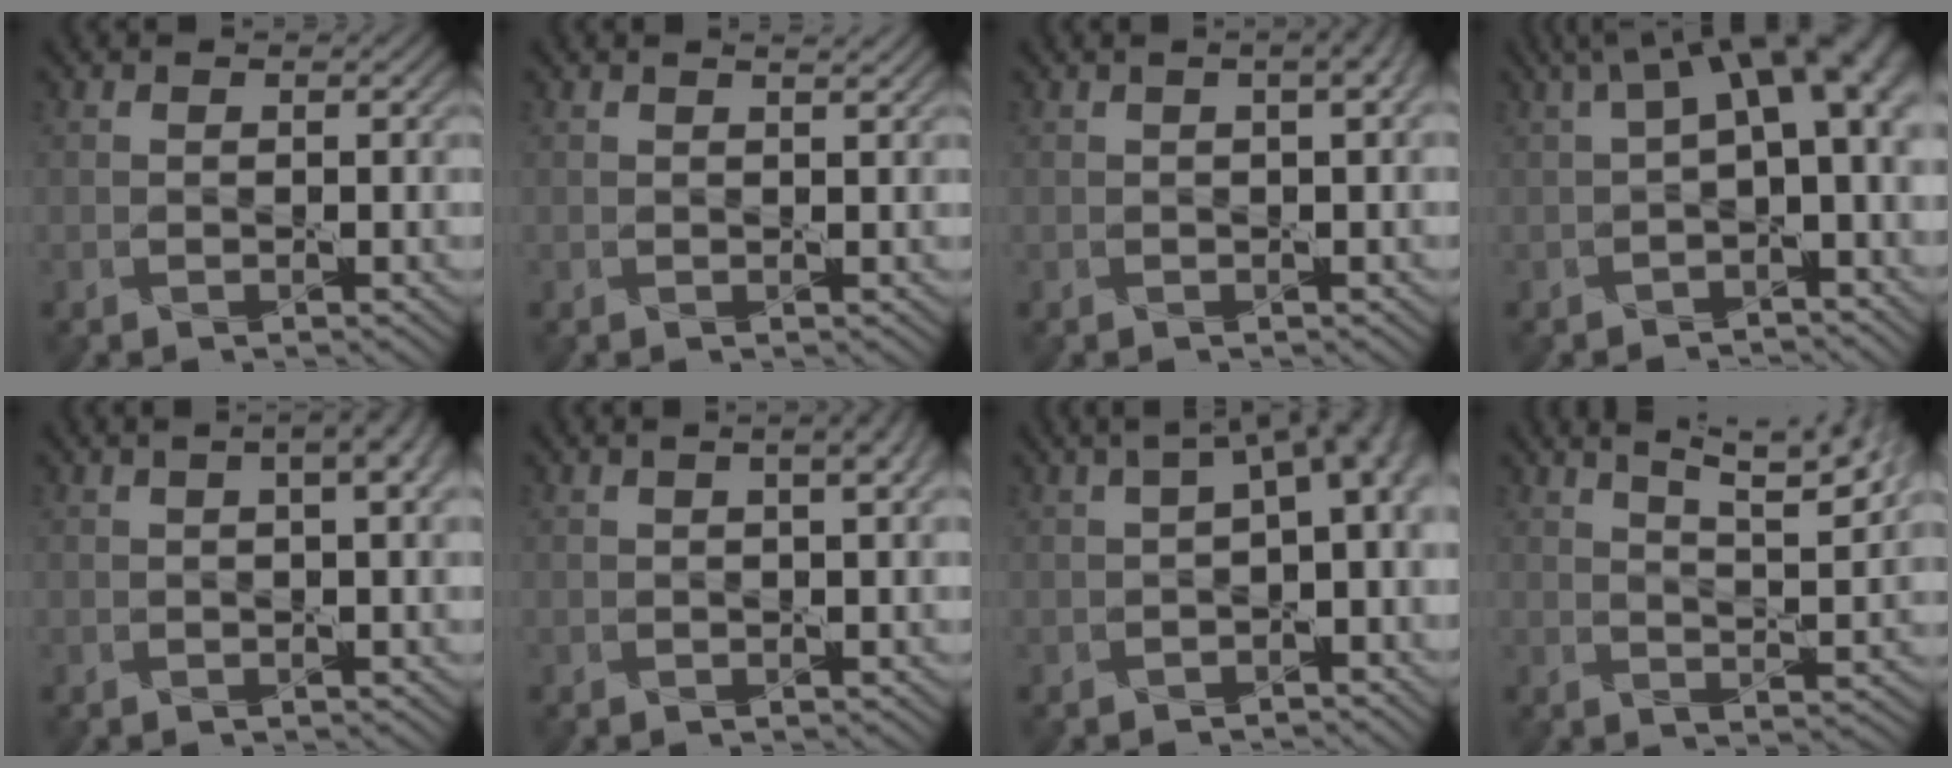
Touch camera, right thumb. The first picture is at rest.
{"total": 1.0, "force": [0.9, 0.0, 0.4], "torque": [-0.014, -0.006, 0.008]}
{"total": 3.6, "force": [1.3, 1.2, 3.2], "torque": [-0.034, 0.011, 0.000]}
{"total": 9.5, "force": [1.6, 3.9, 8.5], "torque": [-0.123, 0.016, 0.024]}
{"total": 4.9, "force": [1.8, 1.5, 4.4], "torque": [-0.050, 0.011, 0.011]}
{"total": 3.6, "force": [1.3, 1.0, 3.1], "torque": [-0.035, 0.006, 0.003]}
{"total": 7.8, "force": [0.4, 3.4, 7.0], "torque": [-0.095, 0.006, 0.008]}
{"total": 10.3, "force": [6.9, 2.2, 7.3], "torque": [-0.099, 0.008, 0.087]}